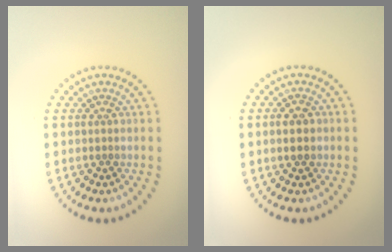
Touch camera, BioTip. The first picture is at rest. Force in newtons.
{"total": 1.8, "press": 1.8, "slide": 0.3}